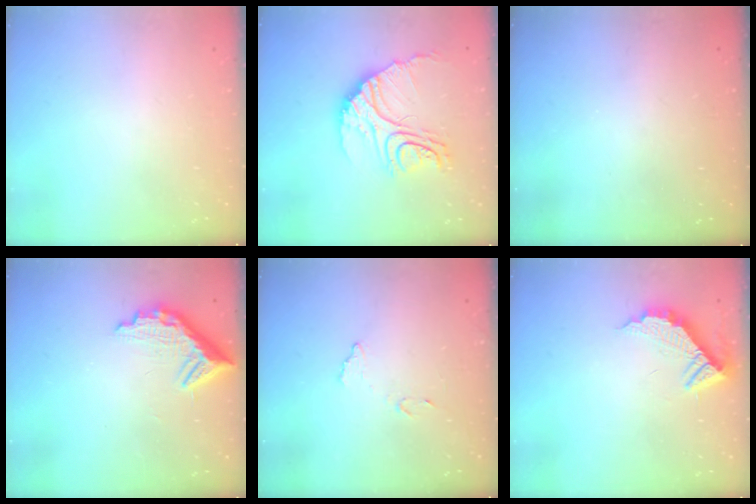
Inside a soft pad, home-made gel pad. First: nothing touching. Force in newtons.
{"total": 19.0, "press": 18.9, "slide": 2.1}
{"total": 3.3, "press": 3.3, "slide": 0.2}
{"total": 10.9, "press": 10.9, "slide": 1.1}
{"total": 7.9, "press": 7.9, "slide": 0.4}
{"total": 10.4, "press": 10.4, "slide": 0.6}